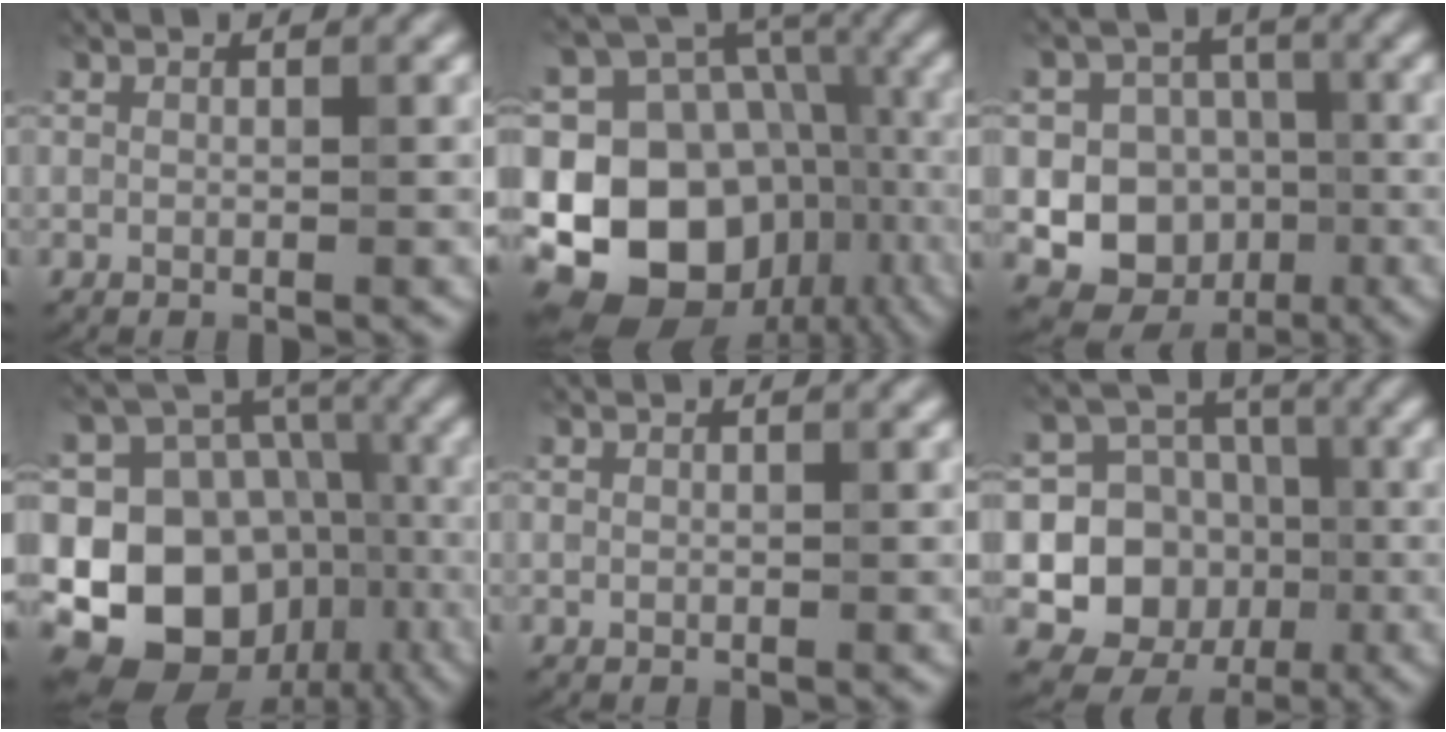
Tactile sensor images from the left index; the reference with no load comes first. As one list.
[{"total": 19.4, "force": [-5.1, 15.8, 10.0], "torque": [-0.176, 0.012, -0.067]}, {"total": 10.0, "force": [-2.2, 9.4, 2.8], "torque": [-0.044, 0.007, -0.050]}, {"total": 17.3, "force": [-4.7, 14.6, 8.0], "torque": [-0.154, 0.005, -0.063]}, {"total": 0.0}, {"total": 9.9, "force": [-1.1, 9.2, 3.4], "torque": [-0.053, 0.000, -0.038]}]